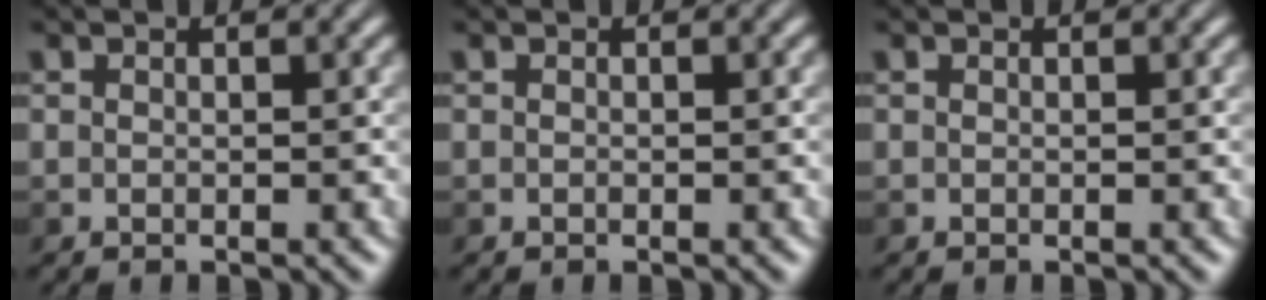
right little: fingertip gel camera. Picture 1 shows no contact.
{"total": 0.0}
{"total": 0.0}